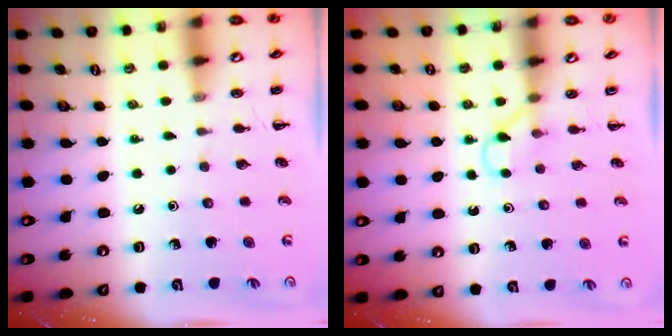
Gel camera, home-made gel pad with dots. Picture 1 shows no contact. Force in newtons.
{"total": 2.9, "press": 2.8, "slide": 0.9}